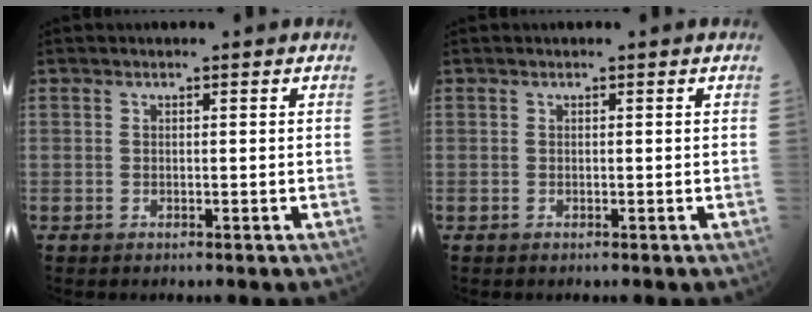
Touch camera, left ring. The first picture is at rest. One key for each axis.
{"total": 0.0}